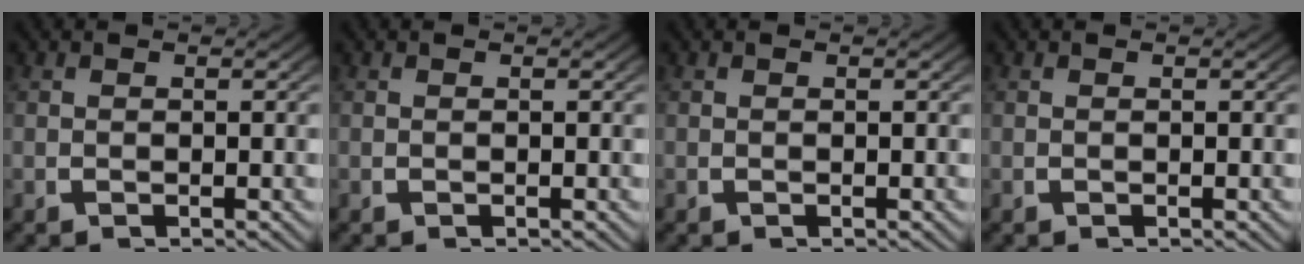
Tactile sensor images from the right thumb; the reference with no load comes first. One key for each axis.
{"total": 0.0}
{"total": 0.0}
{"total": 0.0}